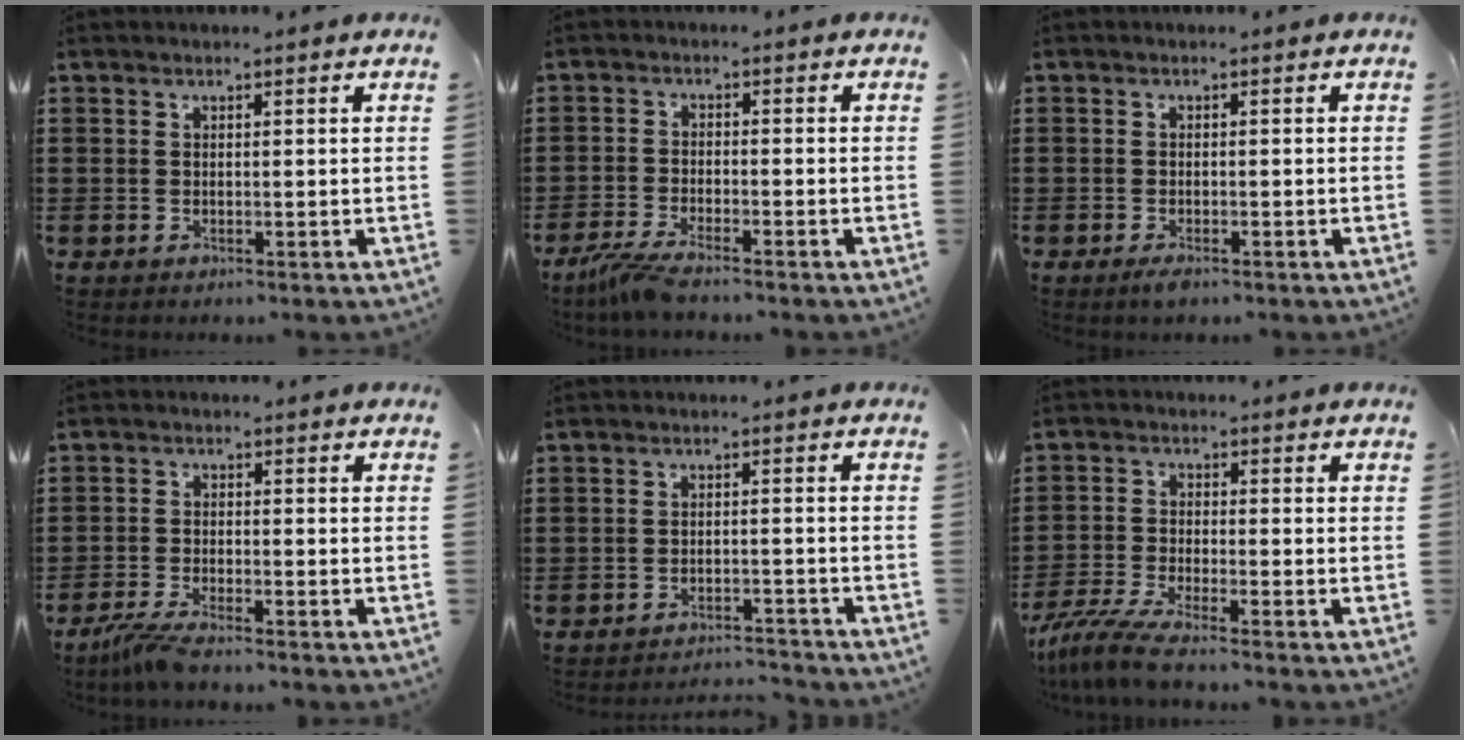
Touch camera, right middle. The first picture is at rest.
{"total": 3.8, "force": [-3.3, -0.2, 1.9], "torque": [-0.063, -0.020, -0.068]}
{"total": 1.2, "force": [-0.8, 0.3, 0.8], "torque": [-0.017, -0.005, -0.013]}
{"total": 3.4, "force": [-3.0, -0.2, 1.6], "torque": [-0.050, -0.016, -0.061]}
{"total": 2.9, "force": [-2.9, 0.1, 0.0], "torque": [-0.005, 0.003, -0.061]}
{"total": 5.3, "force": [-4.6, 0.2, 2.6], "torque": [-0.080, -0.022, -0.096]}